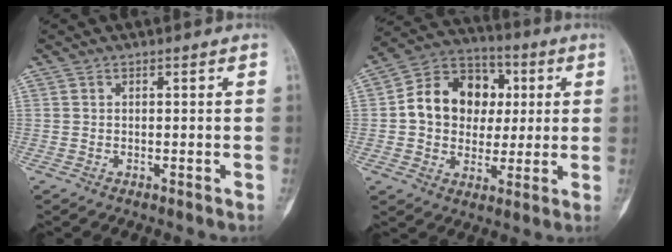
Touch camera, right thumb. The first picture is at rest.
{"total": 15.6, "force": [1.7, 12.7, 8.8], "torque": [-0.101, 0.021, 0.024]}